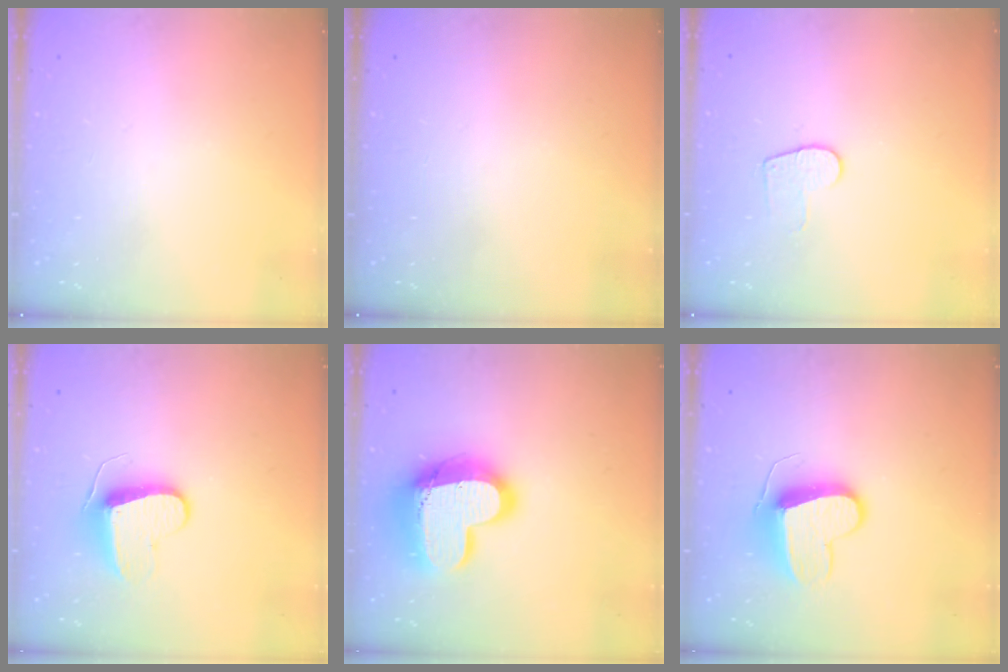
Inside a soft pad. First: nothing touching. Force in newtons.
{"total": 0.0}
{"total": 6.4, "press": 6.4, "slide": 0.6}
{"total": 9.0, "press": 9.0, "slide": 0.3}
{"total": 23.1, "press": 23.0, "slide": 1.7}
{"total": 9.9, "press": 9.9, "slide": 0.0}